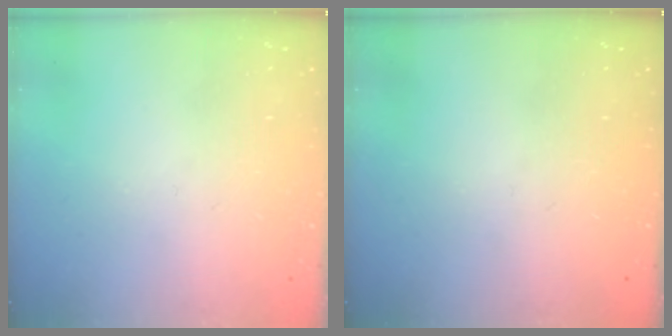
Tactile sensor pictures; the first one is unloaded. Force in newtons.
{"total": 0.0}